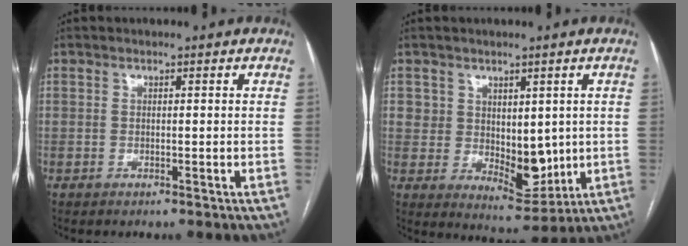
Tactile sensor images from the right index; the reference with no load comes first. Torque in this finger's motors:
{"motor_torque": [0.55, 0.11, 0.25, 0.05]}